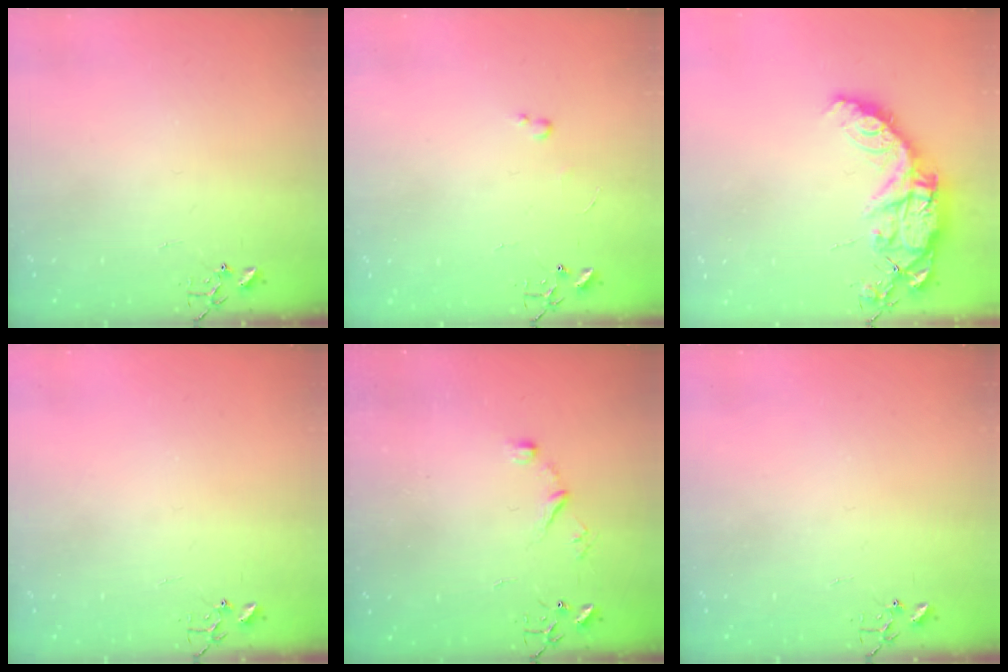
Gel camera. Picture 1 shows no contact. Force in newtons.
{"total": 2.4, "press": 2.3, "slide": 0.4}
{"total": 16.6, "press": 16.5, "slide": 1.3}
{"total": 0.0}
{"total": 6.6, "press": 6.6, "slide": 0.5}
{"total": 0.0}